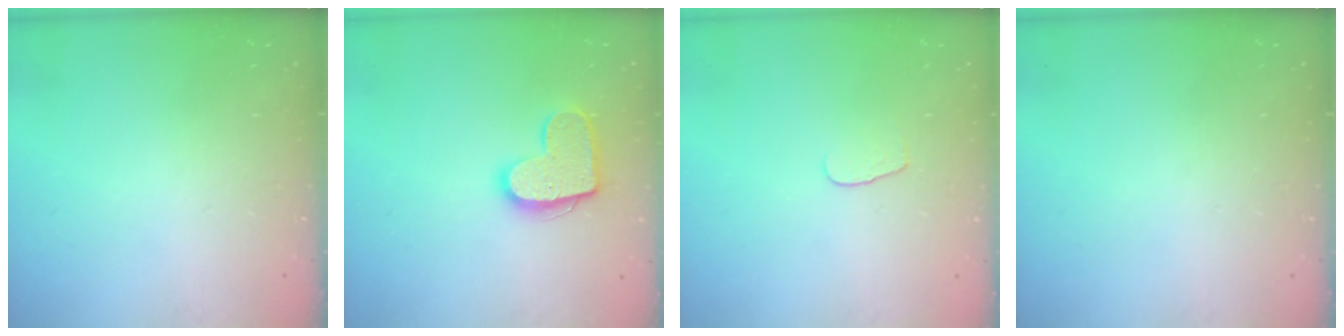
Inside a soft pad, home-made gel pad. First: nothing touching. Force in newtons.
{"total": 12.8, "press": 12.8, "slide": 0.6}
{"total": 4.2, "press": 4.2, "slide": 0.4}
{"total": 0.0}